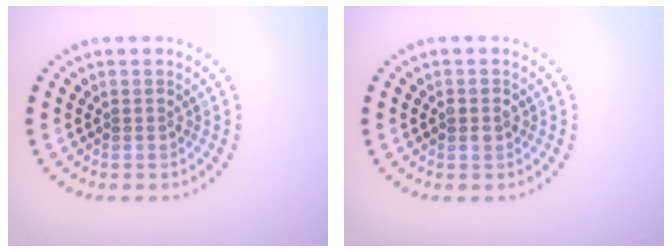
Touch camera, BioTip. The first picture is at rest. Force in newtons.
{"total": 1.4, "press": 1.4, "slide": 0.1}